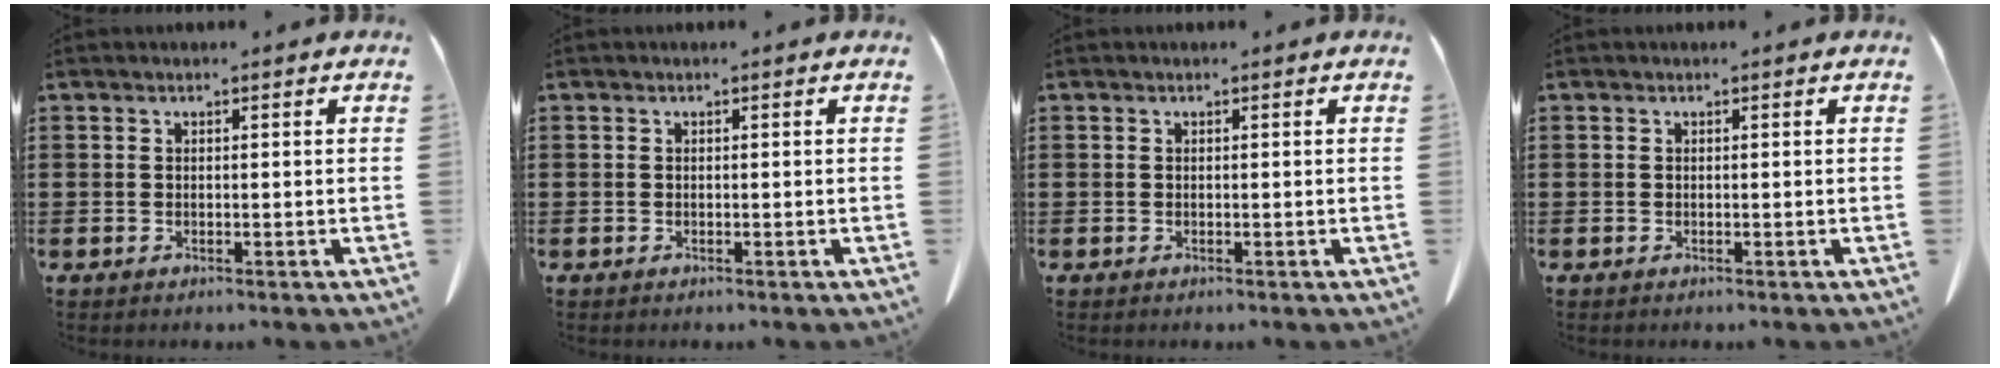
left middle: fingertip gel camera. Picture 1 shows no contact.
{"total": 0.0}
{"total": 0.0}
{"total": 0.0}